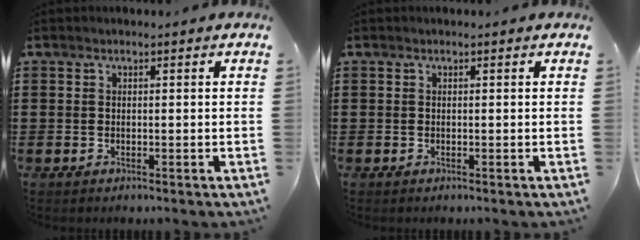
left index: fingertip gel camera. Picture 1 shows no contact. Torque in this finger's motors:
{"motor_torque": [-0.01, 0.00, 0.02, 0.00]}